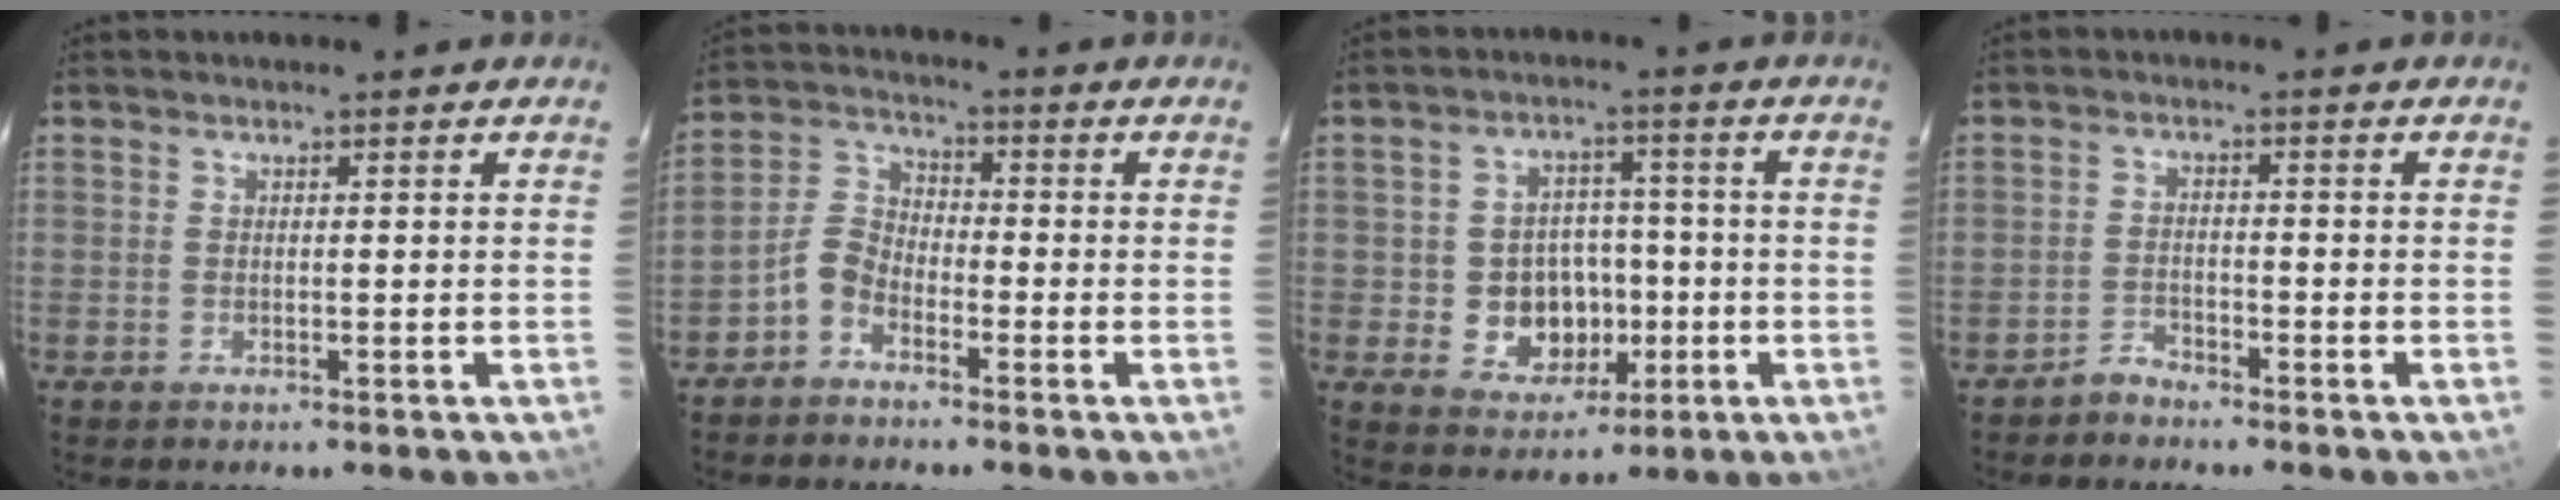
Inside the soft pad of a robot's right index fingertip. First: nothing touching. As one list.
[{"total": 4.9, "force": [-3.5, 2.6, 2.3], "torque": [-0.054, 0.018, -0.076]}, {"total": 9.8, "force": [-2.1, 8.4, 4.5], "torque": [-0.103, 0.012, -0.015]}, {"total": 2.5, "force": [-2.4, 0.7, 0.1], "torque": [-0.002, 0.005, -0.046]}]